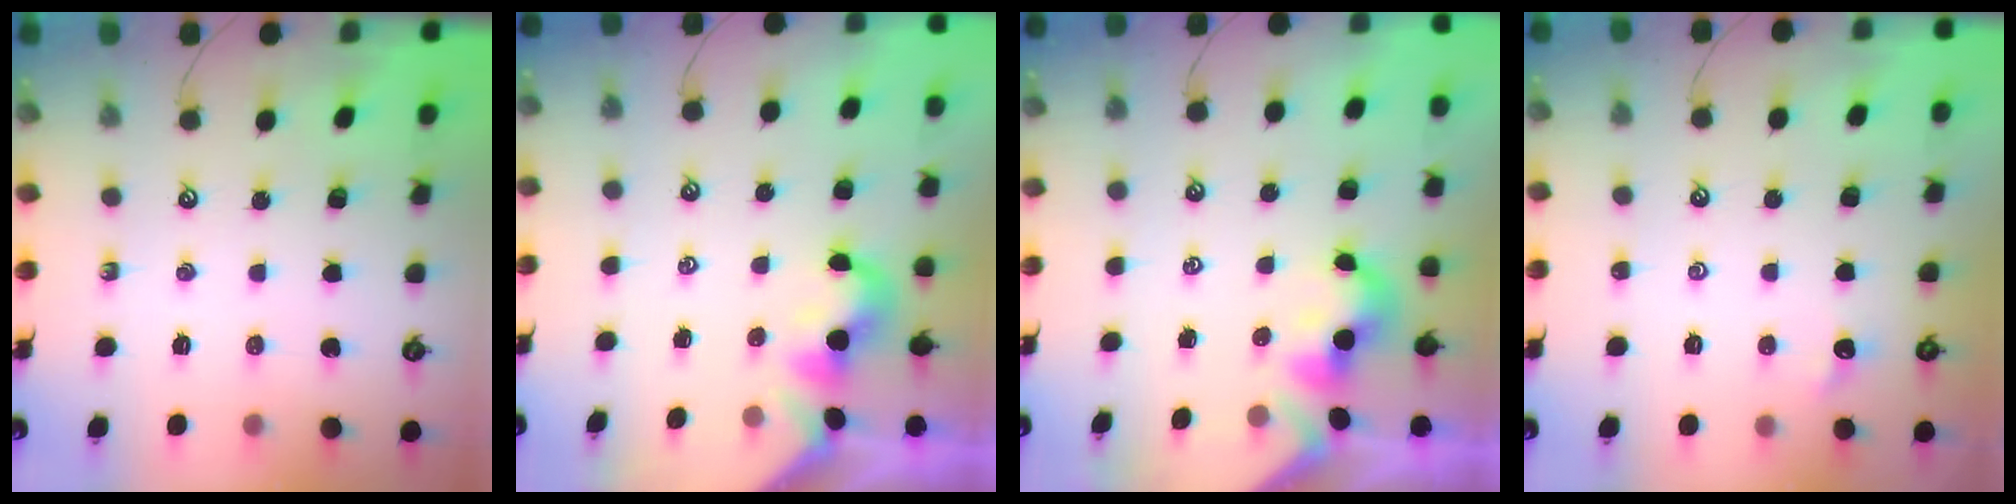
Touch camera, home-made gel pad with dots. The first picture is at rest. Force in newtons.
{"total": 0.6, "press": 0.5, "slide": 0.3}
{"total": 1.8, "press": 1.7, "slide": 0.5}
{"total": 0.9, "press": 0.8, "slide": 0.4}